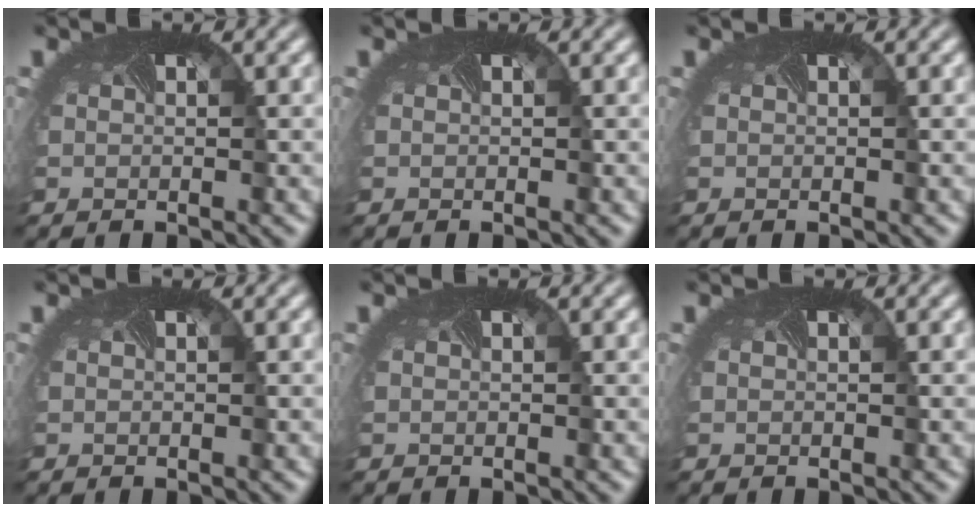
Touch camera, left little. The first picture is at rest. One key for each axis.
{"total": 0.0}
{"total": 0.0}
{"total": 0.0}
{"total": 0.0}
{"total": 0.0}